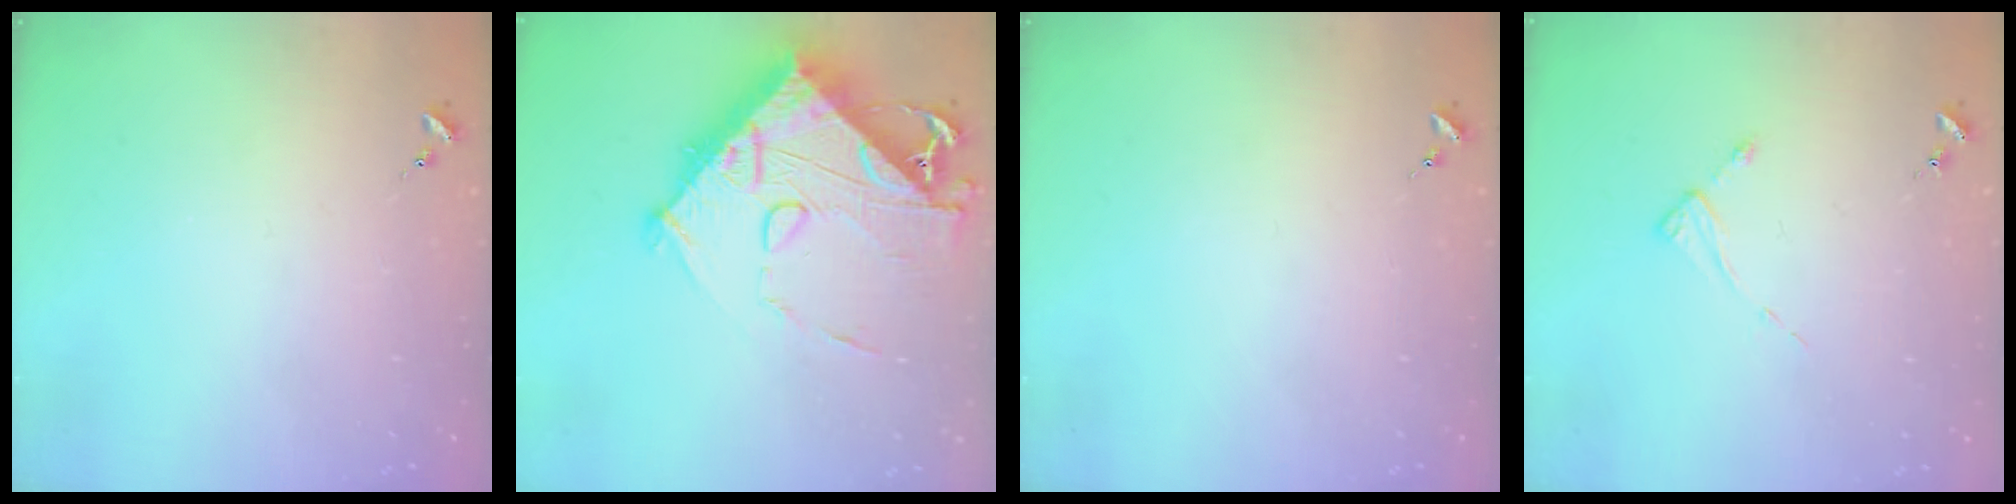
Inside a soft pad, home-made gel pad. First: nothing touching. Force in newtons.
{"total": 19.0, "press": 18.9, "slide": 1.8}
{"total": 0.0}
{"total": 2.5, "press": 2.5, "slide": 0.3}